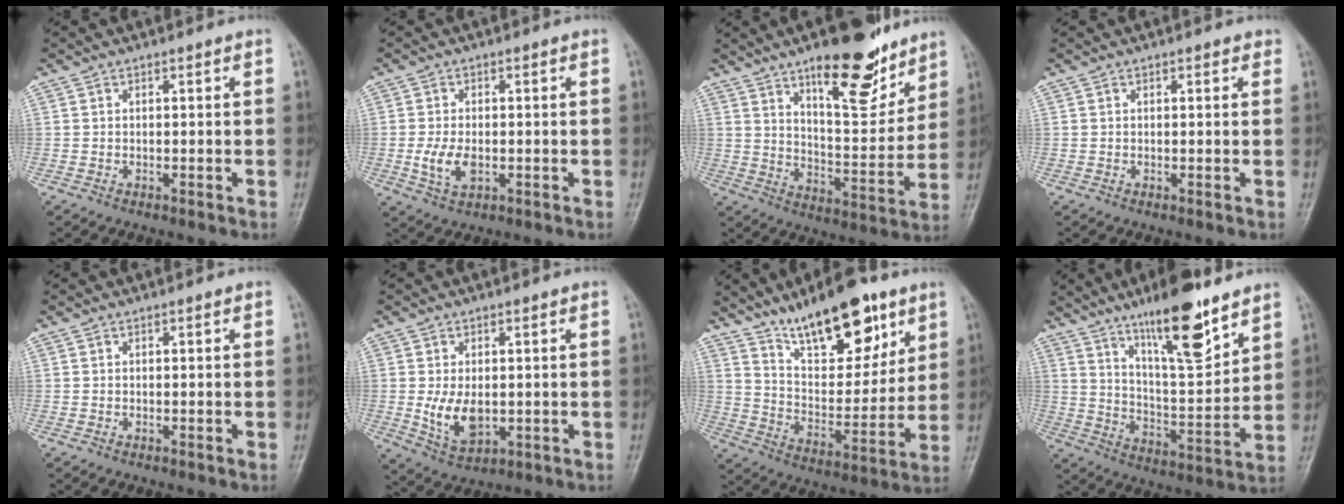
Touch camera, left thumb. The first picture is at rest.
{"total": 5.2, "force": [-0.9, 3.1, 4.1], "torque": [-0.085, -0.007, -0.013]}
{"total": 17.4, "force": [11.5, 6.0, 11.5], "torque": [-0.129, -0.076, 0.184]}
{"total": 0.9, "force": [0.6, 0.5, 0.5], "torque": [-0.002, -0.002, 0.004]}
{"total": 0.0}
{"total": 7.0, "force": [-0.2, 4.3, 5.4], "torque": [-0.089, -0.016, 0.009]}
{"total": 19.2, "force": [12.7, 7.5, 12.4], "torque": [-0.145, -0.068, 0.218]}
{"total": 16.8, "force": [11.2, 4.3, 11.8], "torque": [-0.170, -0.066, 0.195]}